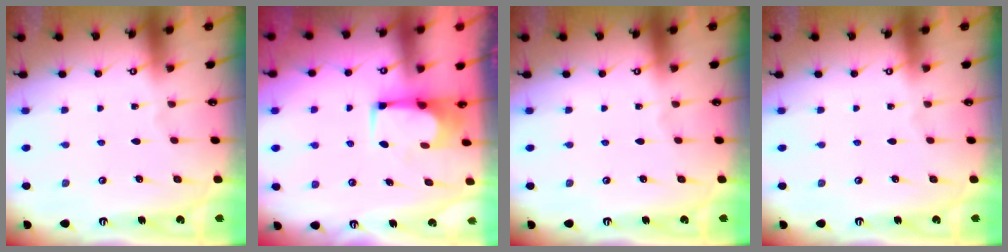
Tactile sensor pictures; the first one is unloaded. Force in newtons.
{"total": 1.7, "press": 1.7, "slide": 0.3}
{"total": 0.0}
{"total": 0.0}